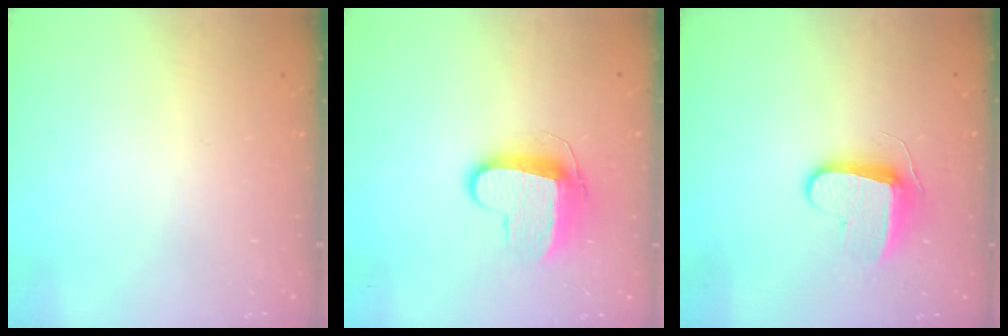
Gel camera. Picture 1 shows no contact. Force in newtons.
{"total": 11.2, "press": 11.2, "slide": 0.8}
{"total": 9.3, "press": 9.3, "slide": 0.1}